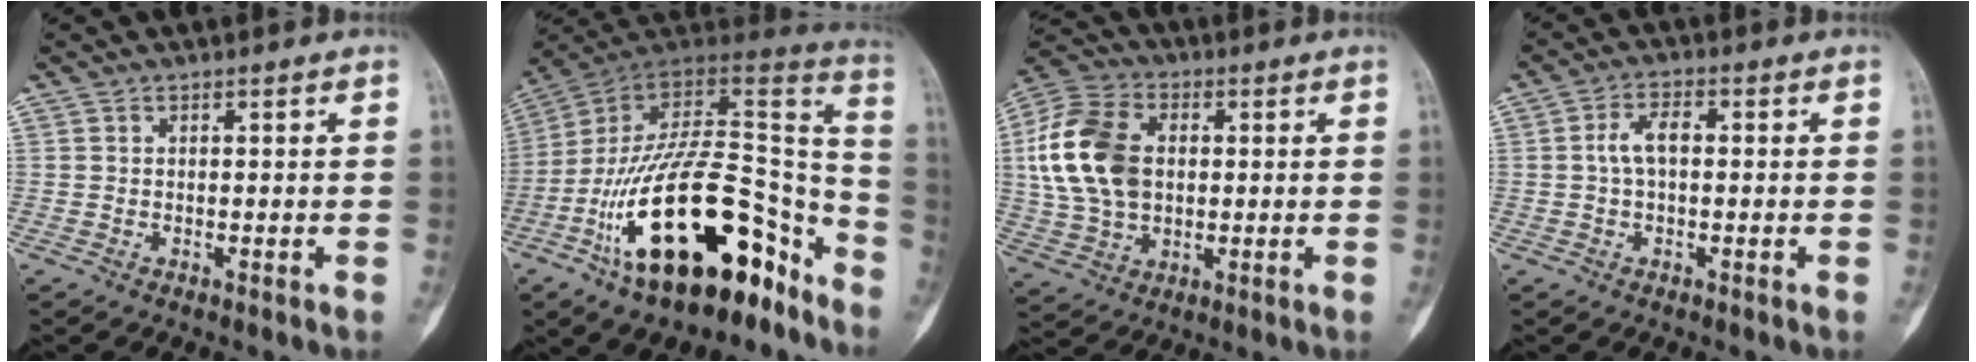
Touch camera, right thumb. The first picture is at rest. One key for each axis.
{"total": 29.8, "fx": -16.2, "fy": 13.5, "fz": 21.1, "tx": -0.291, "ty": 0.096, "tz": -0.261}
{"total": 16.7, "fx": 1.9, "fy": 11.4, "fz": 12.1, "tx": -0.232, "ty": 0.012, "tz": 0.035}
{"total": 4.4, "fx": 0.2, "fy": 2.3, "fz": 3.8, "tx": -0.074, "ty": 0.016, "tz": -0.001}